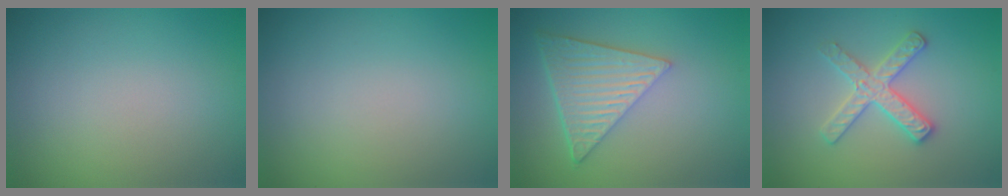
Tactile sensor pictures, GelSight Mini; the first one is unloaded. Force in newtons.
{"total": 0.0}
{"total": 6.7, "press": 4.8, "slide": 4.7}
{"total": 2.8, "press": 2.8, "slide": 0.3}